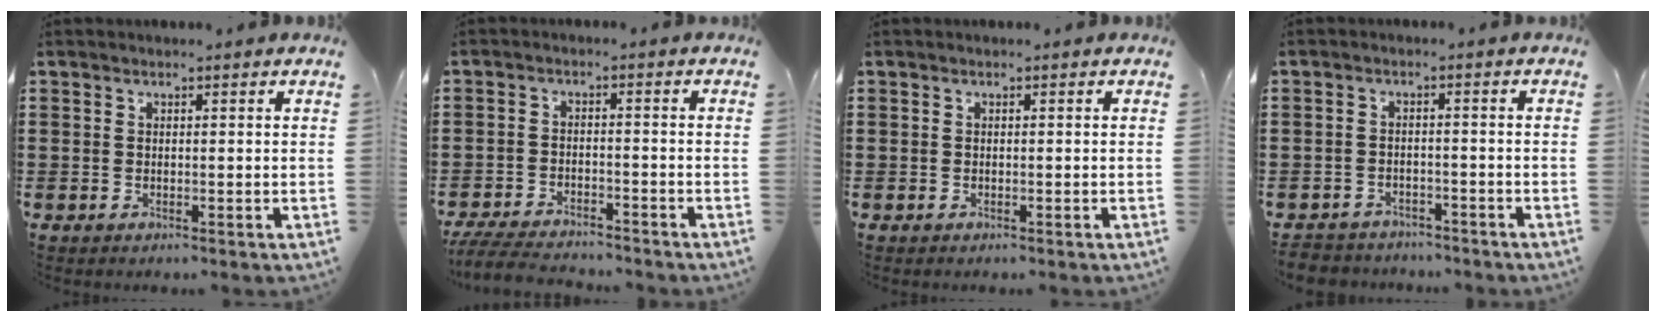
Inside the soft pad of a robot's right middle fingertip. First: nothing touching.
{"total": 5.1, "force": [-4.9, 0.5, 1.3], "torque": [-0.031, -0.002, -0.098]}
{"total": 0.0}
{"total": 2.8, "force": [-2.8, 0.4, -0.2], "torque": [-0.005, -0.005, -0.060]}